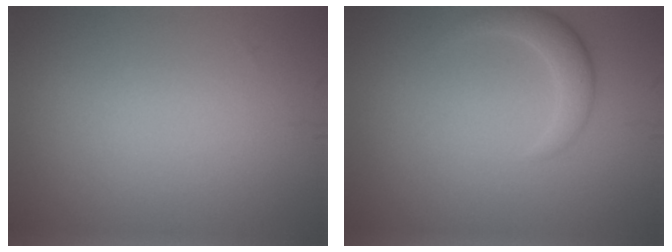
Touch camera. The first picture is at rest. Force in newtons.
{"total": 2.2, "press": 2.2, "slide": 0.2}